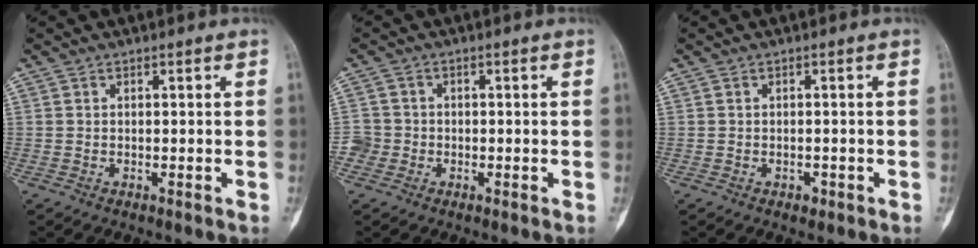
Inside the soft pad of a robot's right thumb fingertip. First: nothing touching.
{"total": 3.1, "force": [-1.3, 2.8, 0.2], "torque": [0.008, 0.015, -0.032]}
{"total": 1.2, "force": [-0.7, 0.8, 0.6], "torque": [0.000, 0.002, -0.009]}